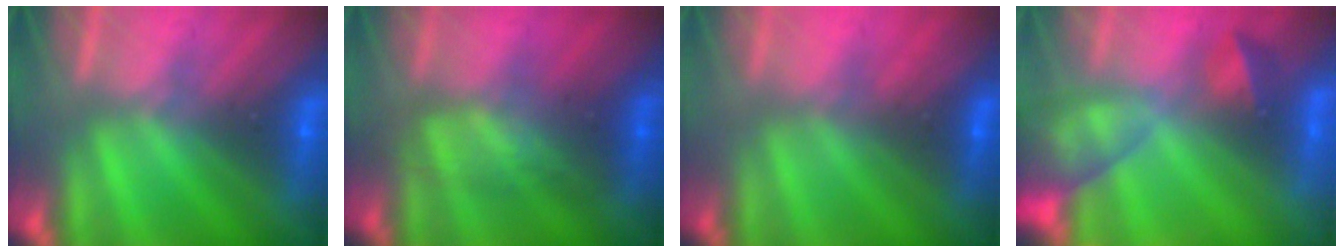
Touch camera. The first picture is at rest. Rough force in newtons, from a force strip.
{"total": 3.3}
{"total": 4.9}
{"total": 9.3}